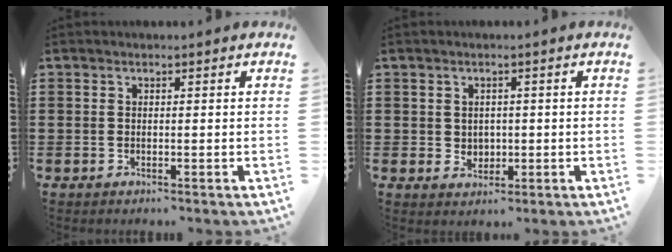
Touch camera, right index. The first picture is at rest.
{"total": 2.0, "force": [0.4, 1.8, 0.5], "torque": [-0.009, 0.006, 0.004]}